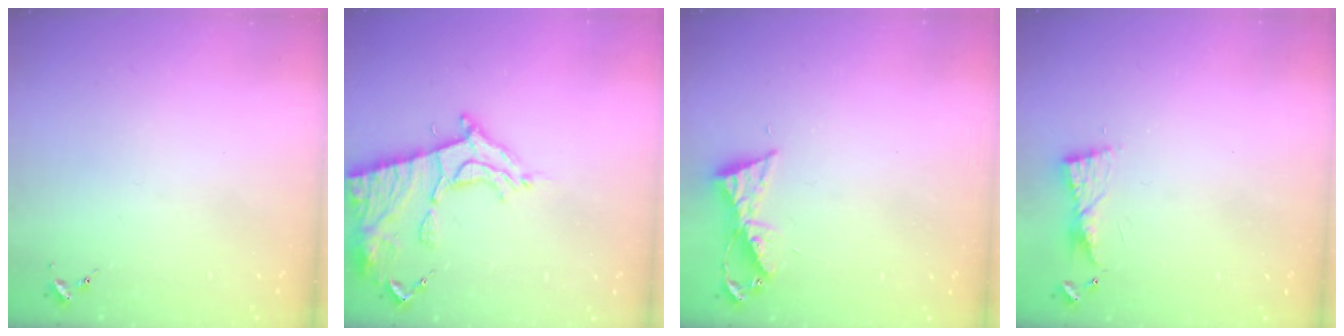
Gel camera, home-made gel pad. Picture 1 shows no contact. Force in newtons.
{"total": 14.6, "press": 14.5, "slide": 1.4}
{"total": 7.1, "press": 7.1, "slide": 0.5}
{"total": 5.6, "press": 5.6, "slide": 0.8}